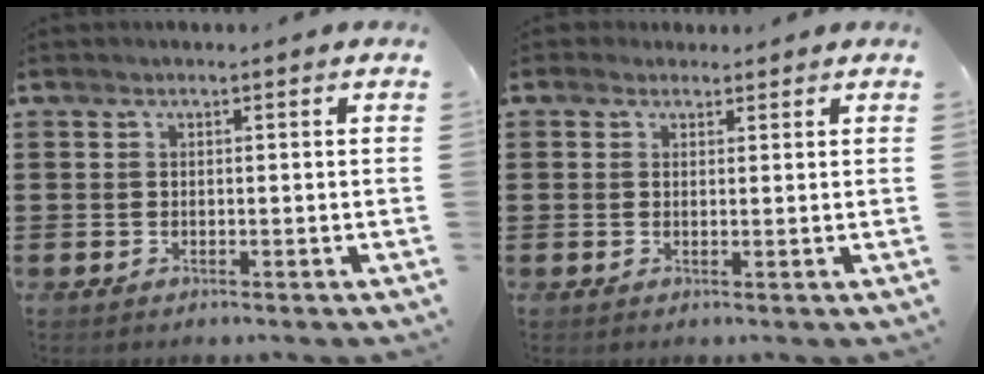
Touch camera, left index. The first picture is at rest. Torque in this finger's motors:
{"motor_torque": [0.04, -0.09, 0.00, -0.01]}